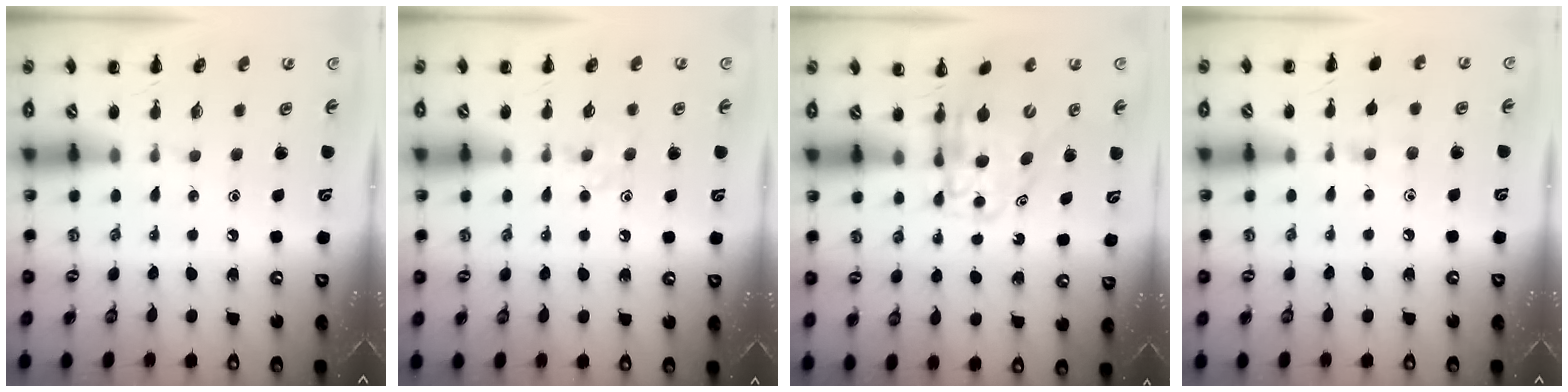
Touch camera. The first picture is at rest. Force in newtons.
{"total": 5.6, "press": 5.3, "slide": 1.8}
{"total": 6.8, "press": 6.7, "slide": 0.9}
{"total": 4.9, "press": 4.6, "slide": 1.7}